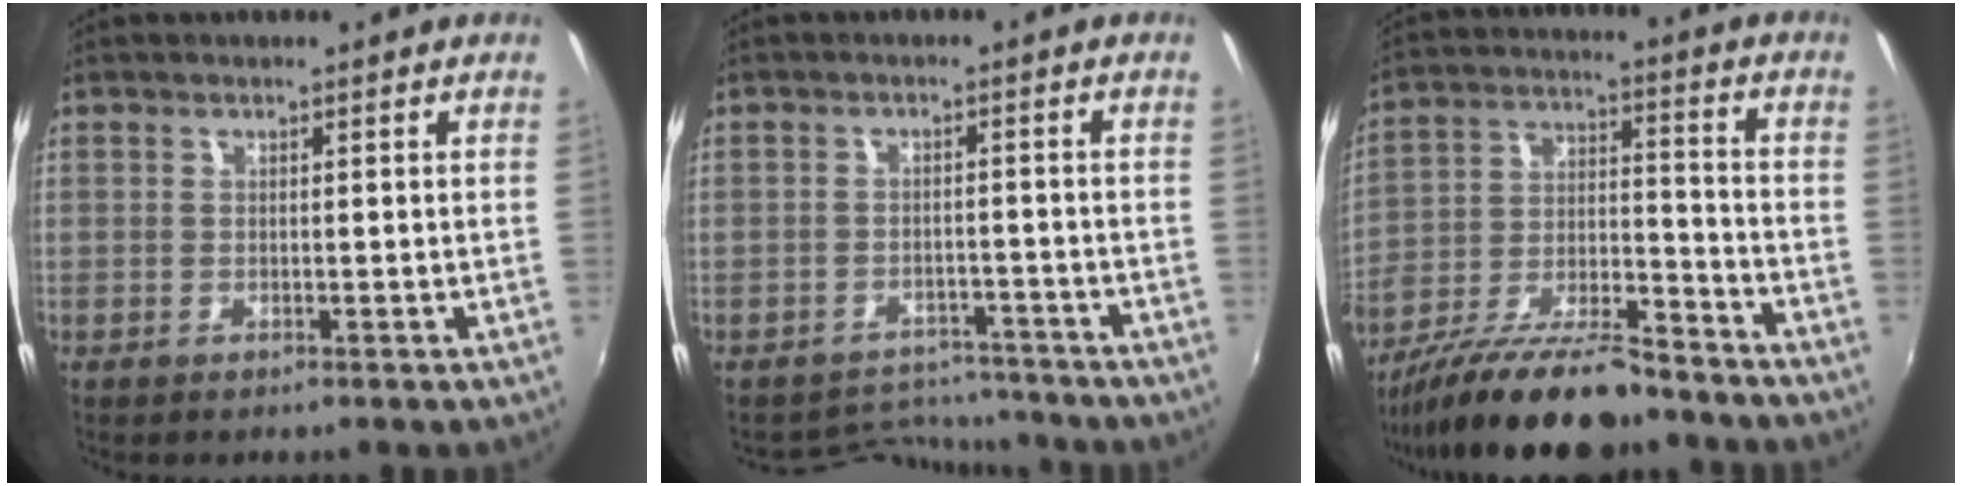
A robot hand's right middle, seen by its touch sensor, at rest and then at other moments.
{"total": 8.2, "force": [-7.8, 2.4, 0.1], "torque": [-0.015, 0.017, -0.109]}
{"total": 18.1, "force": [-14.3, 4.2, 10.3], "torque": [-0.200, -0.027, -0.244]}